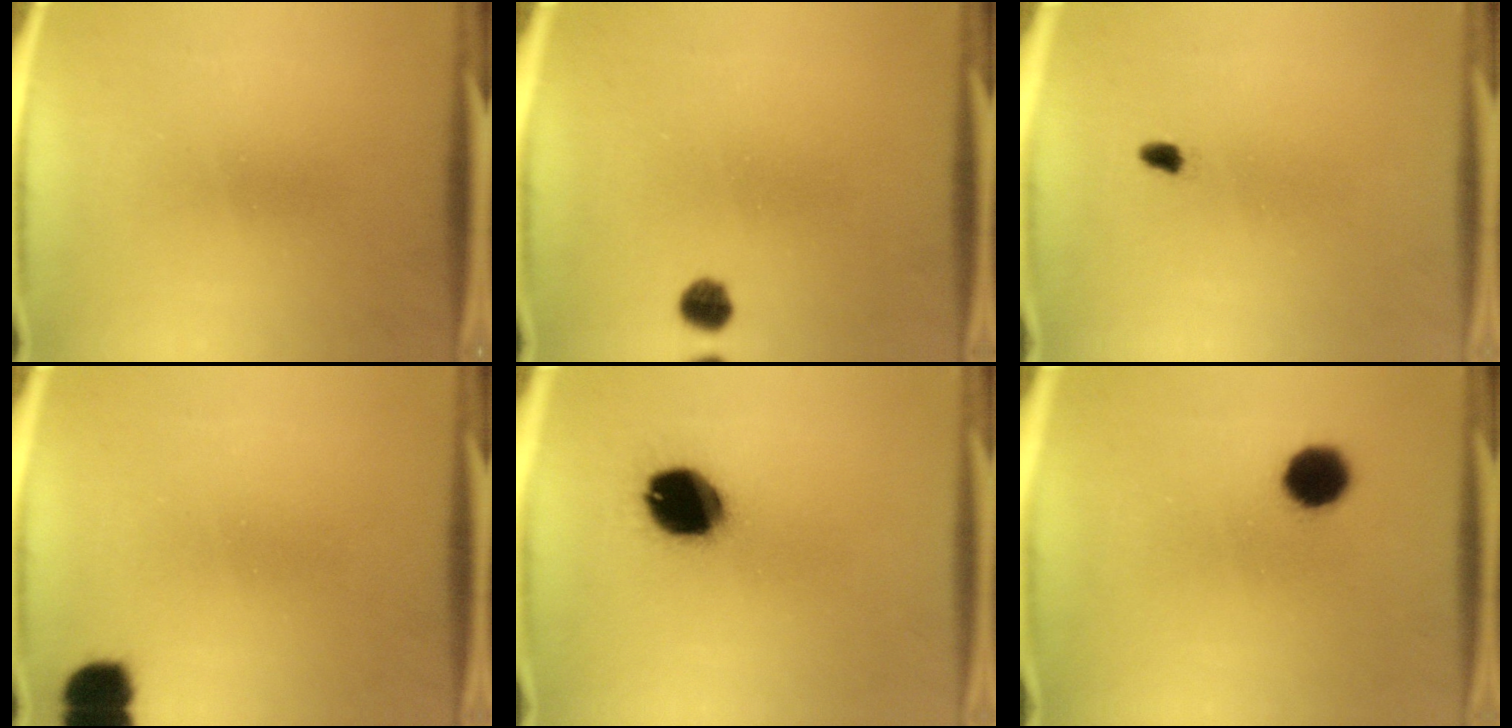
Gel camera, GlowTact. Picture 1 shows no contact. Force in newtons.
{"total": 3.1}
{"total": 1.3}
{"total": 6.2}
{"total": 14.3}
{"total": 6.5}